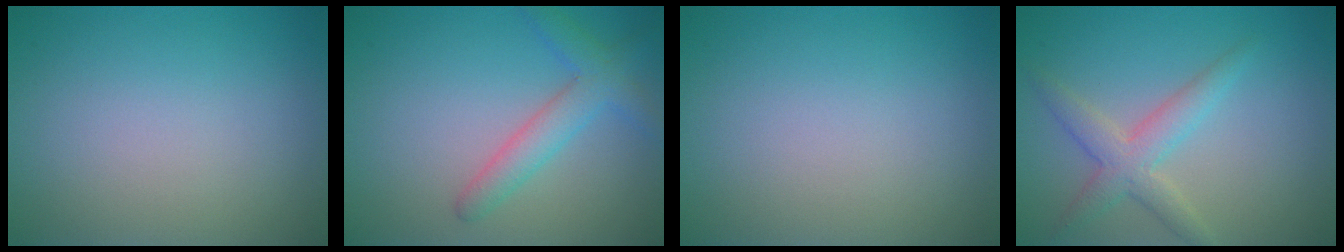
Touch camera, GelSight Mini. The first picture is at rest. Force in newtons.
{"total": 2.2, "press": 2.2, "slide": 0.2}
{"total": 0.0}
{"total": 3.3, "press": 3.3, "slide": 0.1}